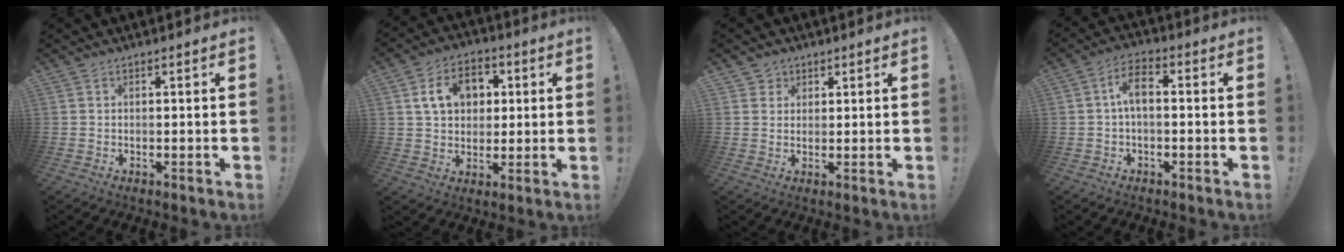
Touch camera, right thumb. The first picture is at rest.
{"total": 12.0, "force": [3.6, 9.4, 6.5], "torque": [-0.098, 0.002, 0.071]}
{"total": 3.2, "force": [1.7, 2.8, 0.2], "torque": [-0.004, -0.006, 0.030]}
{"total": 6.2, "force": [0.0, 2.8, 5.6], "torque": [-0.114, 0.011, 0.002]}